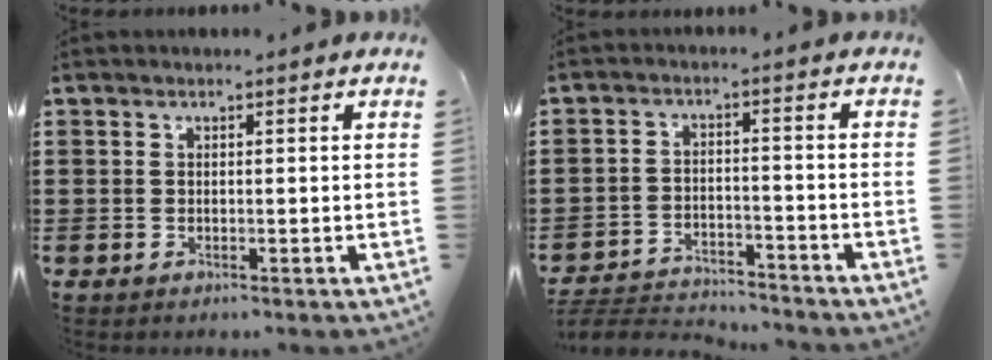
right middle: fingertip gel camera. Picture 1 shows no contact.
{"total": 3.9, "force": [-3.8, 0.6, 0.4], "torque": [-0.018, 0.003, -0.085]}